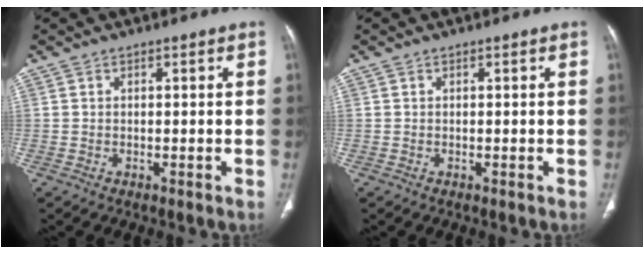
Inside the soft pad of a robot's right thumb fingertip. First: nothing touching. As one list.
[{"total": 0.0}]